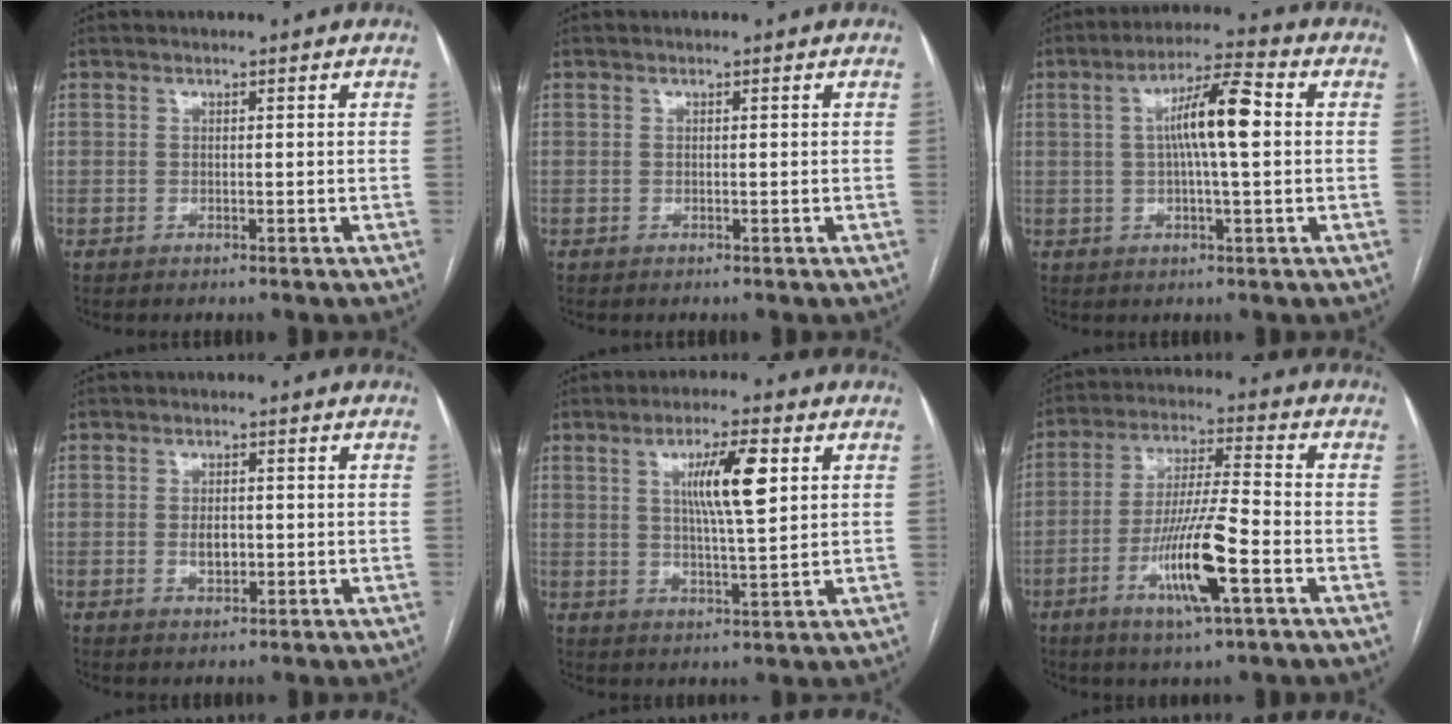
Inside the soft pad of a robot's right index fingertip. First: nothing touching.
{"total": 0.0}
{"total": 9.3, "force": [1.2, 1.1, 9.1], "torque": [-0.165, 0.018, 0.016]}
{"total": 2.6, "force": [-0.3, 1.5, 2.1], "torque": [-0.037, 0.000, -0.003]}
{"total": 8.7, "force": [2.8, 1.0, 8.2], "torque": [-0.144, 0.002, 0.048]}
{"total": 12.7, "force": [-4.8, 0.9, 11.7], "torque": [-0.225, -0.011, -0.086]}